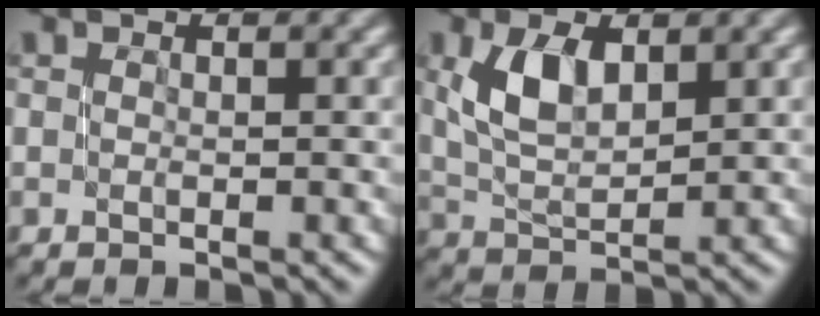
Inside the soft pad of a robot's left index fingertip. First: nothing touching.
{"total": 4.6, "force": [2.0, 2.5, 3.3], "torque": [-0.076, 0.008, 0.041]}